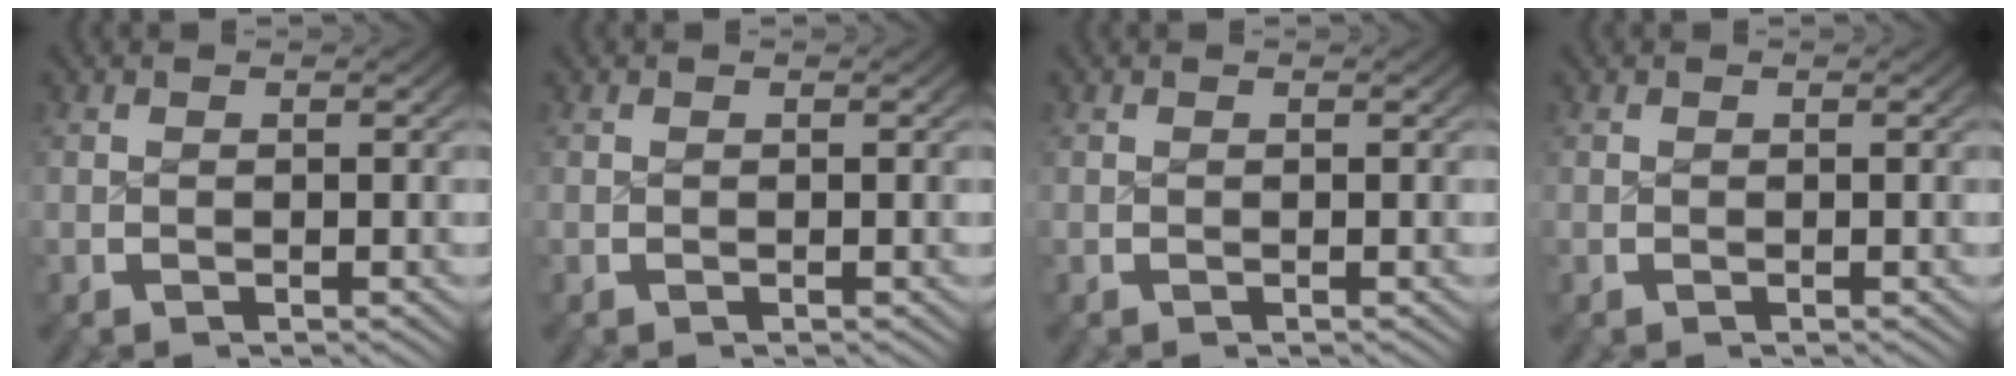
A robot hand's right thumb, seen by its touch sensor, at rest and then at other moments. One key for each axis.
{"total": 0.0}
{"total": 0.0}
{"total": 0.0}